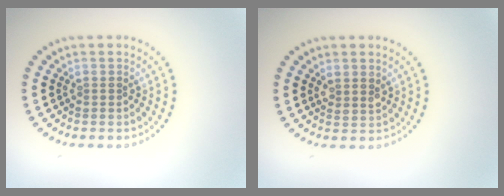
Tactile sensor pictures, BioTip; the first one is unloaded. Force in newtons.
{"total": 1.7, "press": 1.5, "slide": 0.8}